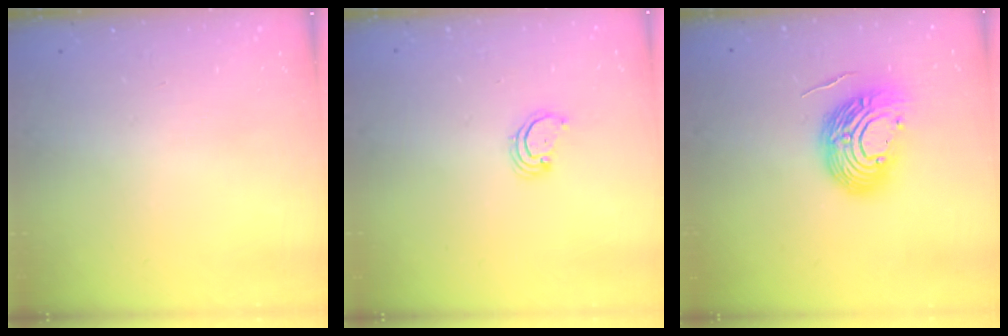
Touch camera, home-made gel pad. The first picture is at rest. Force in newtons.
{"total": 2.5, "press": 2.5, "slide": 0.2}
{"total": 13.7, "press": 13.6, "slide": 1.8}